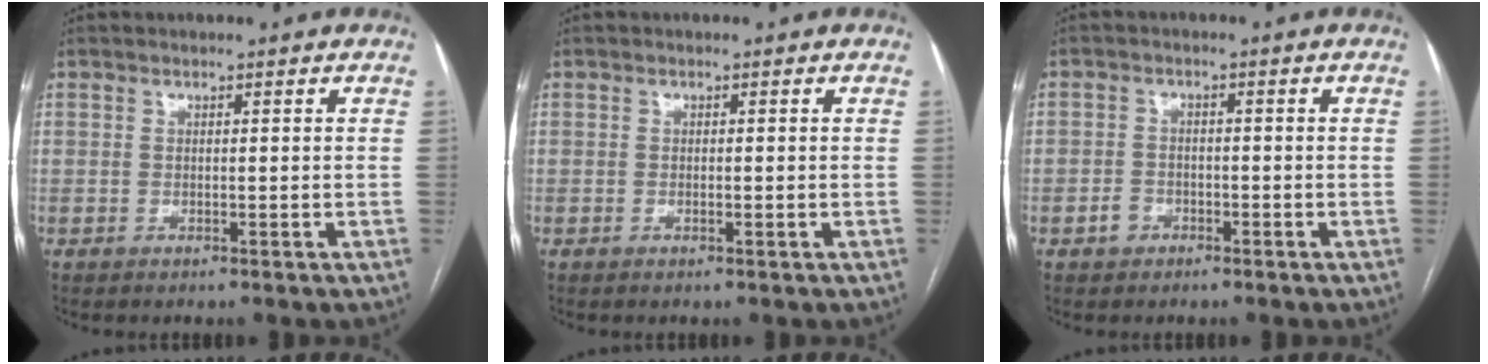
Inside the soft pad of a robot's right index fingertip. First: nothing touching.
{"total": 0.6, "force": [-0.2, 0.0, 0.6], "torque": [-0.014, -0.001, -0.003]}
{"total": 2.7, "force": [-1.3, 2.3, 0.6], "torque": [-0.008, 0.008, -0.021]}